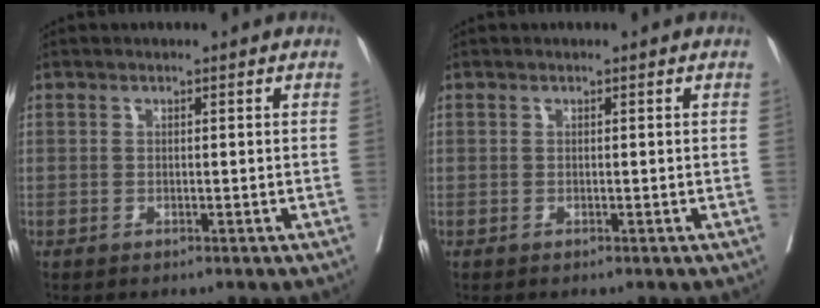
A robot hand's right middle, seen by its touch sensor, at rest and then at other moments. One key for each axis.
{"total": 0.0}